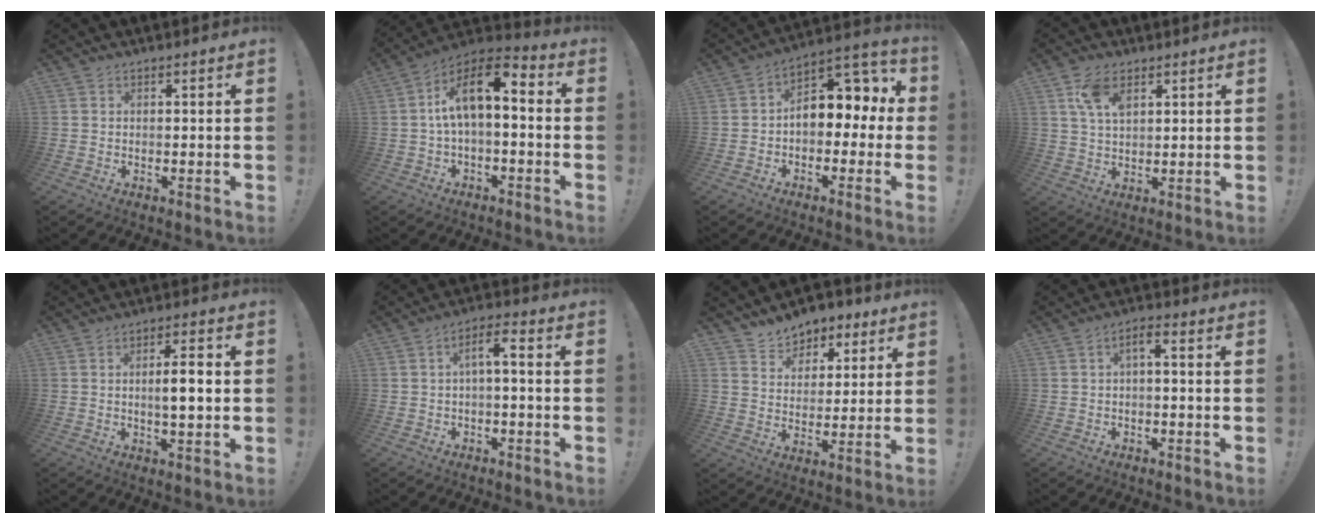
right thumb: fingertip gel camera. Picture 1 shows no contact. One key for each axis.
{"total": 11.9, "fx": 2.0, "fy": 5.1, "fz": 10.5, "tx": -0.171, "ty": 0.000, "tz": 0.032}
{"total": 9.7, "fx": 1.1, "fy": 7.2, "fz": 6.3, "tx": -0.072, "ty": -0.008, "tz": 0.021}
{"total": 8.3, "fx": 4.0, "fy": 4.7, "fz": 5.6, "tx": -0.099, "ty": -0.005, "tz": 0.077}
{"total": 6.3, "fx": -0.1, "fy": 1.3, "fz": 6.2, "tx": -0.095, "ty": 0.002, "tz": -0.008}
{"total": 5.4, "fx": -1.1, "fy": 1.7, "fz": 5.0, "tx": -0.083, "ty": 0.009, "tz": -0.023}
{"total": 7.8, "fx": 5.7, "fy": 5.3, "fz": 1.0, "tx": -0.006, "ty": -0.046, "tz": 0.111}
{"total": 3.2, "fx": -1.2, "fy": 0.9, "fz": 2.8, "tx": -0.059, "ty": 0.001, "tz": -0.023}